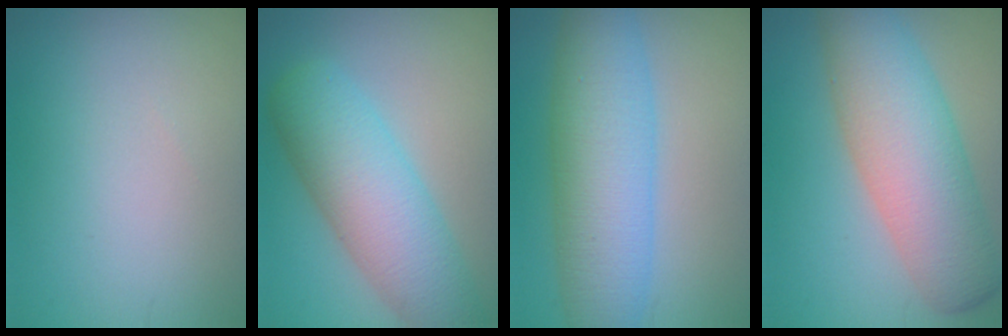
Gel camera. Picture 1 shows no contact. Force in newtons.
{"total": 7.5, "press": 7.5, "slide": 0.3}
{"total": 8.1, "press": 8.1, "slide": 0.2}
{"total": 8.3, "press": 8.3, "slide": 0.2}